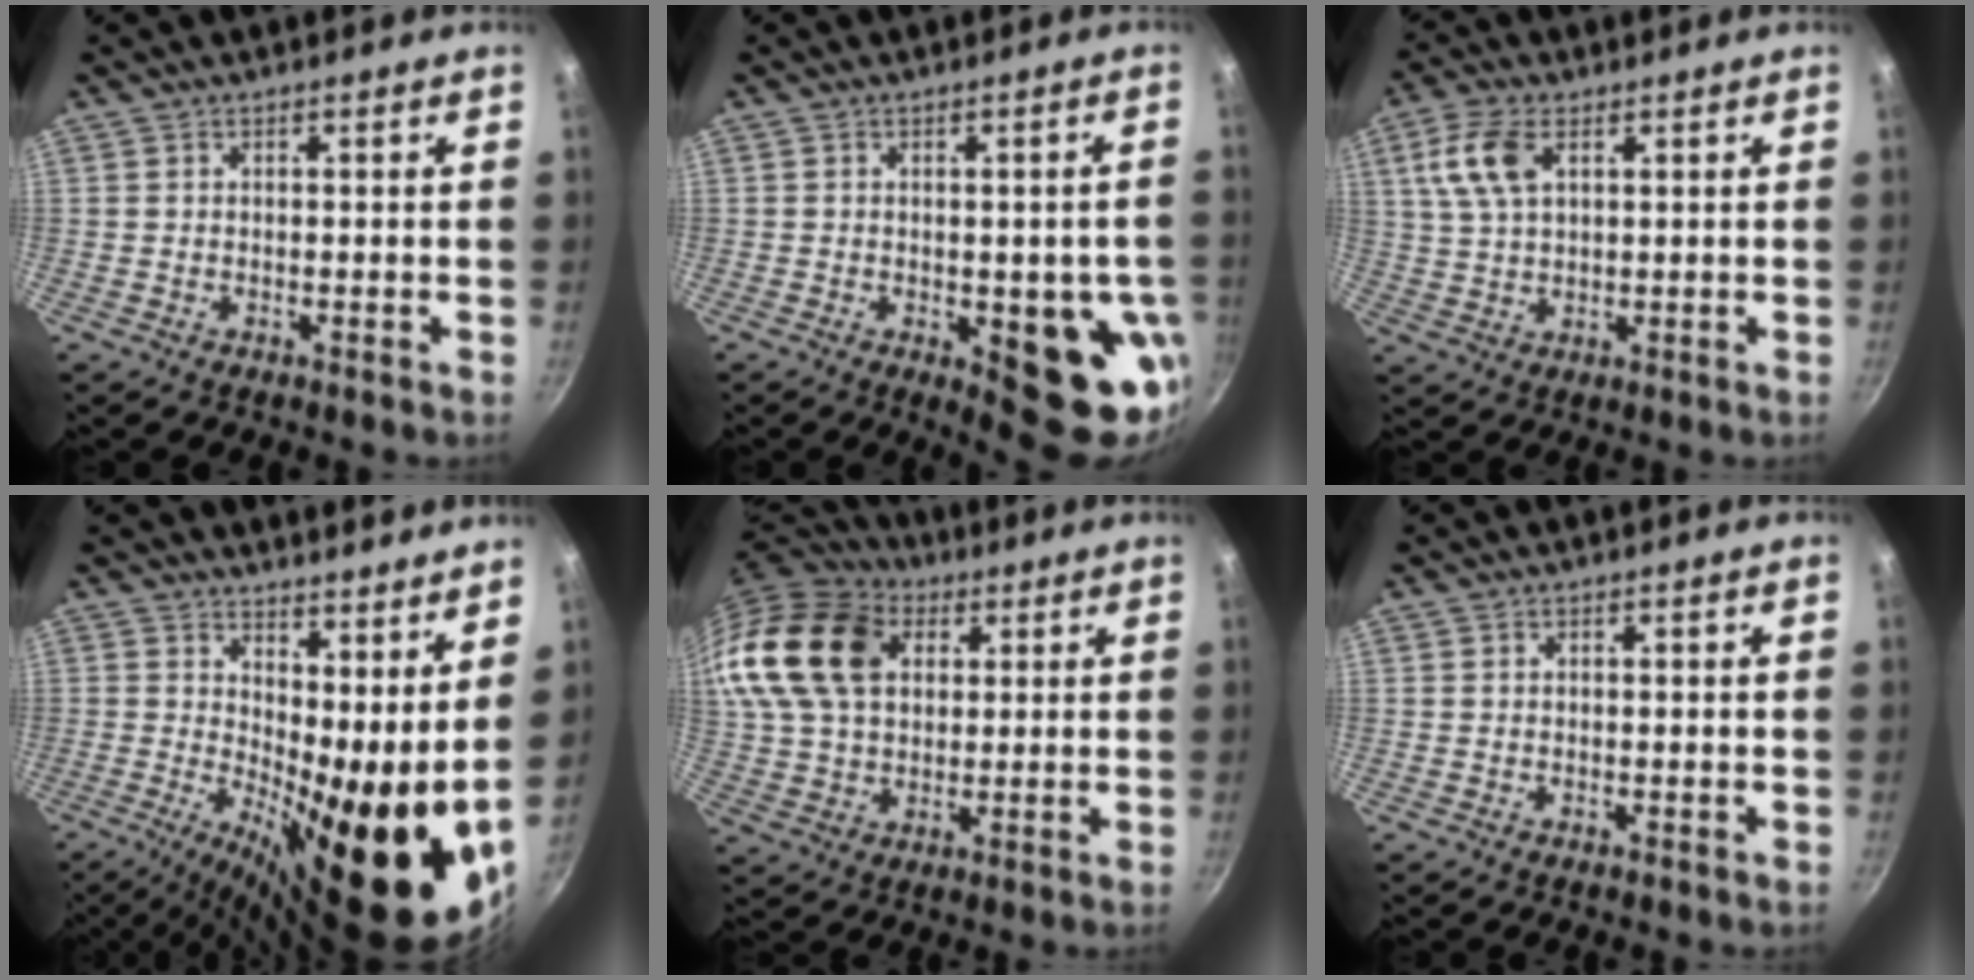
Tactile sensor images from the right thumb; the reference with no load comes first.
{"total": 12.5, "force": [-2.9, 5.2, 11.0], "torque": [-0.086, -0.002, -0.029]}
{"total": 8.2, "force": [3.1, 4.4, 6.1], "torque": [-0.126, 0.005, 0.061]}
{"total": 20.1, "force": [2.7, 7.6, 18.5], "torque": [-0.233, -0.025, 0.050]}
{"total": 22.1, "force": [7.2, 15.6, 13.9], "torque": [-0.281, 0.017, 0.125]}
{"total": 0.0}